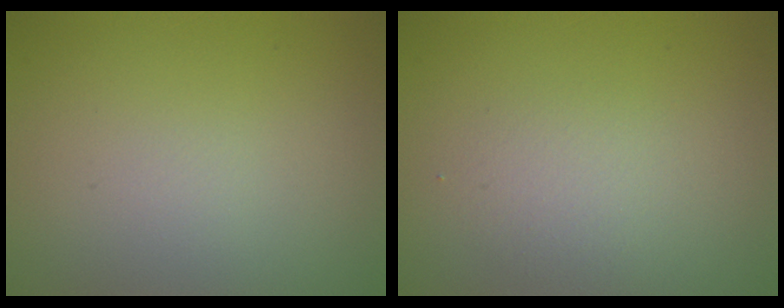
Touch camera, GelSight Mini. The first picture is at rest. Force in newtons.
{"total": 1.6, "press": 1.6, "slide": 0.1}